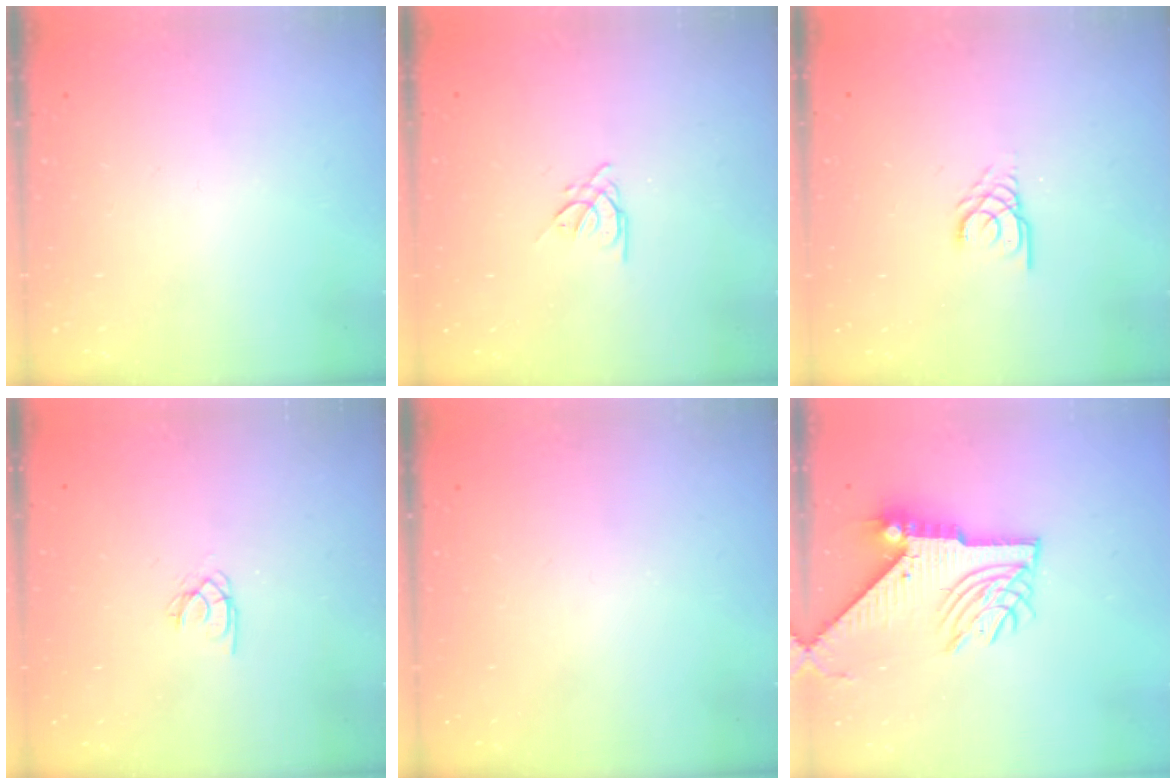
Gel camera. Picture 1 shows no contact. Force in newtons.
{"total": 3.3, "press": 3.3, "slide": 0.5}
{"total": 3.0, "press": 3.0, "slide": 0.3}
{"total": 1.7, "press": 1.7, "slide": 0.1}
{"total": 0.0}
{"total": 11.2, "press": 11.1, "slide": 1.3}